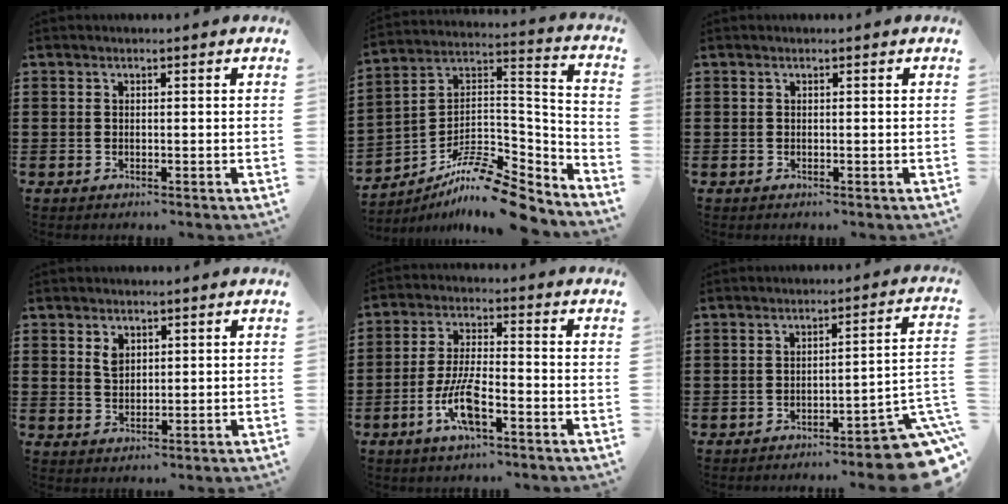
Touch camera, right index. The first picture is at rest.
{"total": 11.2, "force": [-9.3, 2.6, 5.7], "torque": [-0.102, 0.017, -0.183]}
{"total": 0.0}
{"total": 2.5, "force": [1.4, 1.6, 1.3], "torque": [-0.023, 0.000, 0.024]}
{"total": 7.8, "force": [-3.6, 2.0, 6.5], "torque": [-0.147, -0.011, -0.070]}
{"total": 6.2, "force": [-4.4, 0.5, 4.3], "torque": [-0.058, -0.013, -0.083]}